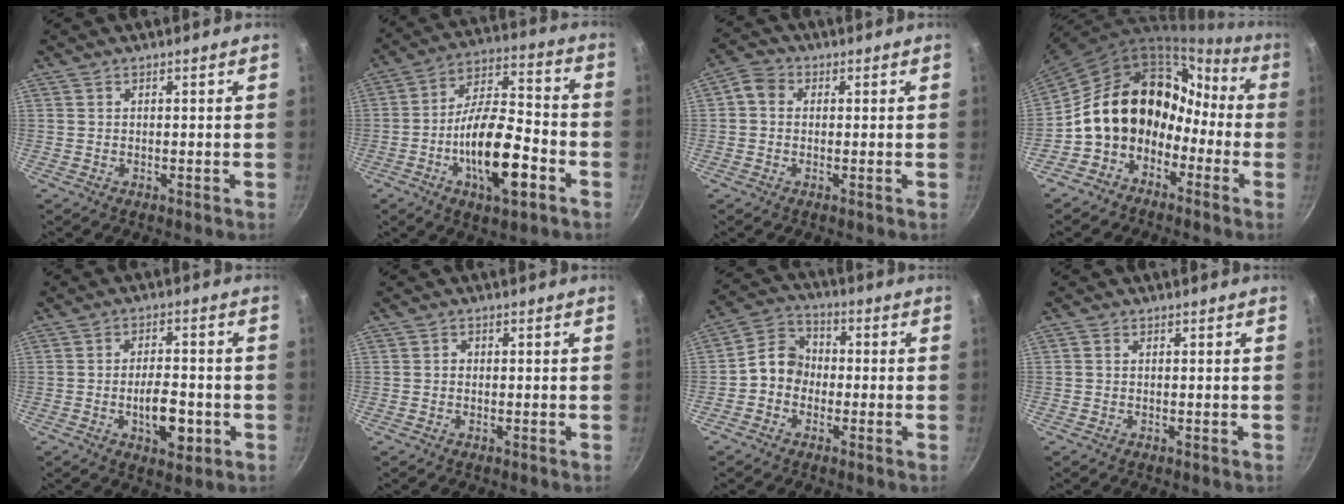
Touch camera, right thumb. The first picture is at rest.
{"total": 17.4, "force": [-6.1, 7.1, 14.7], "torque": [-0.236, 0.043, -0.110]}
{"total": 3.7, "force": [0.2, 3.2, 1.9], "torque": [-0.032, 0.009, -0.011]}
{"total": 17.5, "force": [-4.1, 13.9, 9.9], "torque": [-0.130, 0.079, -0.077]}
{"total": 8.6, "force": [-2.4, 4.1, 7.1], "torque": [-0.092, 0.013, -0.036]}
{"total": 0.8, "force": [-0.2, 0.7, 0.3], "torque": [-0.002, 0.003, -0.004]}
{"total": 7.2, "force": [-1.3, 6.1, 3.7], "torque": [-0.038, 0.027, -0.044]}
{"total": 0.5, "force": [0.0, 0.4, 0.3], "torque": [-0.005, 0.004, -0.001]}